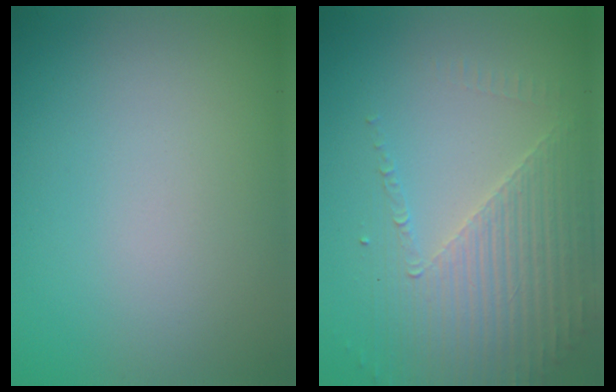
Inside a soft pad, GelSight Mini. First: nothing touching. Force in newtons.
{"total": 4.0, "press": 3.7, "slide": 1.5}